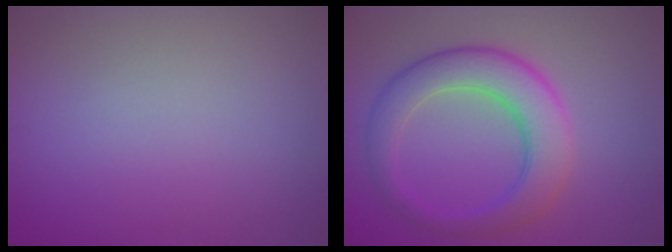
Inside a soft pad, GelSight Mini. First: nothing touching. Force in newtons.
{"total": 6.4, "press": 6.4, "slide": 0.1}